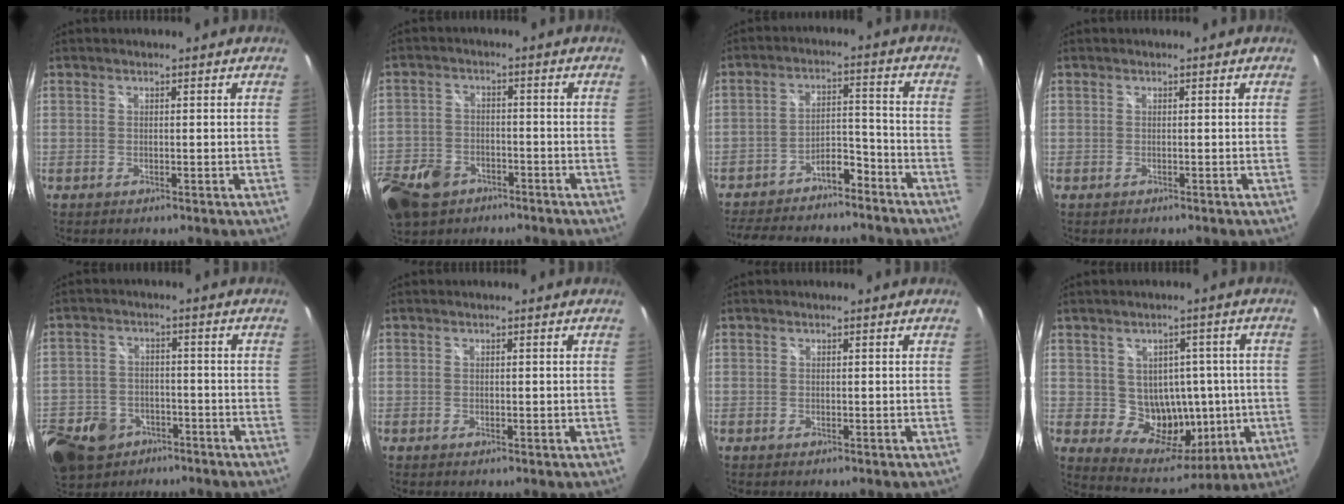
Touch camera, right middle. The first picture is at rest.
{"total": 14.1, "force": [-7.8, 9.6, 6.6], "torque": [-0.195, -0.011, -0.141]}
{"total": 13.9, "force": [-11.6, 4.6, 6.0], "torque": [-0.125, 0.033, -0.172]}
{"total": 0.0}
{"total": 17.6, "force": [-9.2, 12.9, 7.8], "torque": [-0.233, -0.011, -0.145]}
{"total": 0.7, "force": [-0.1, 0.4, 0.6], "torque": [-0.008, 0.002, -0.001]}
{"total": 0.0}
{"total": 12.1, "force": [-0.3, 10.5, 5.9], "torque": [-0.105, 0.004, 0.017]}